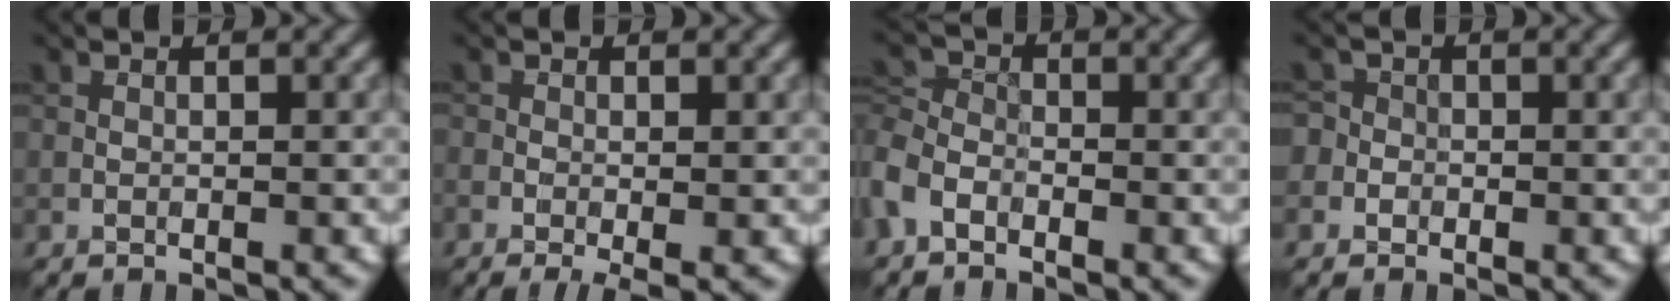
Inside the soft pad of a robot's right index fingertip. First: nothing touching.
{"total": 2.3, "force": [-0.9, 0.6, 2.0], "torque": [-0.038, -0.008, -0.017]}
{"total": 3.3, "force": [-1.9, 2.1, 1.7], "torque": [-0.038, 0.003, -0.057]}
{"total": 2.6, "force": [-0.5, 2.5, 0.6], "torque": [0.011, 0.016, -0.039]}